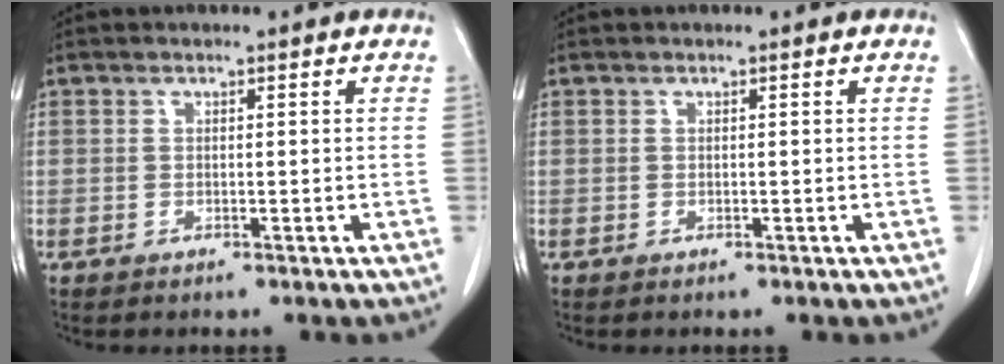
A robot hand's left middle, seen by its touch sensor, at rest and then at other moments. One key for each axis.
{"total": 0.0}